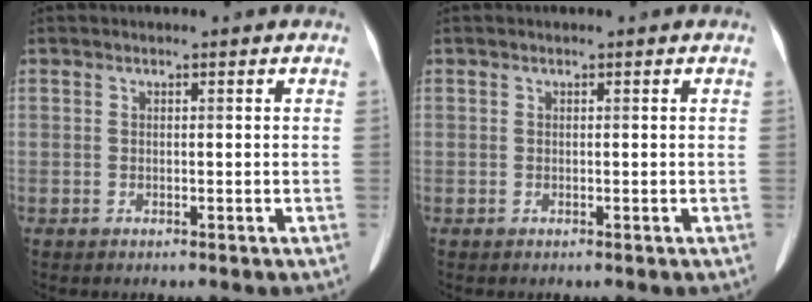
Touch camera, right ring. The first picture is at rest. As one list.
[{"total": 0.0}]